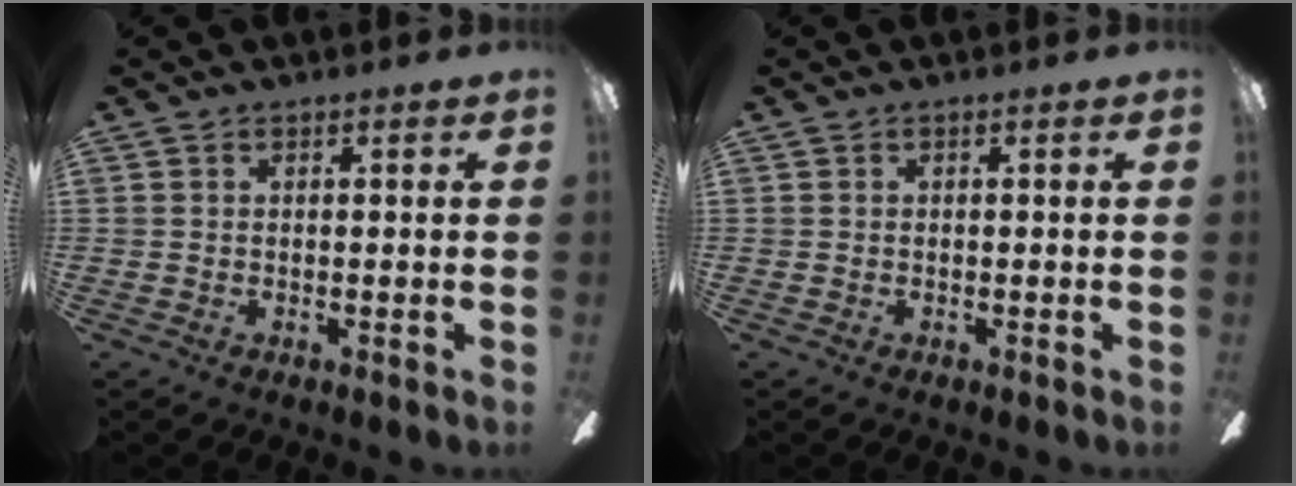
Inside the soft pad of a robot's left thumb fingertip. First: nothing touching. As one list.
[{"total": 0.0}]